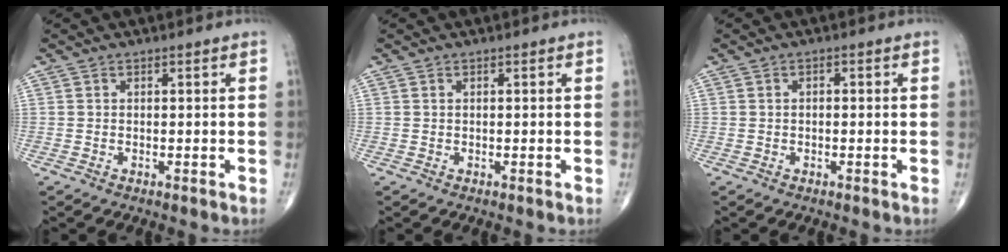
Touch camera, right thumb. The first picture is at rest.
{"total": 0.0}
{"total": 0.8, "force": [0.0, 0.5, 0.6], "torque": [-0.008, 0.004, -0.002]}